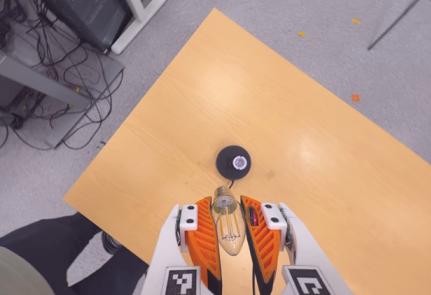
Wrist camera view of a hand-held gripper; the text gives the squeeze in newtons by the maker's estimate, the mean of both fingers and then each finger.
{"total": 21.5, "left": 23.3, "right": 19.7}